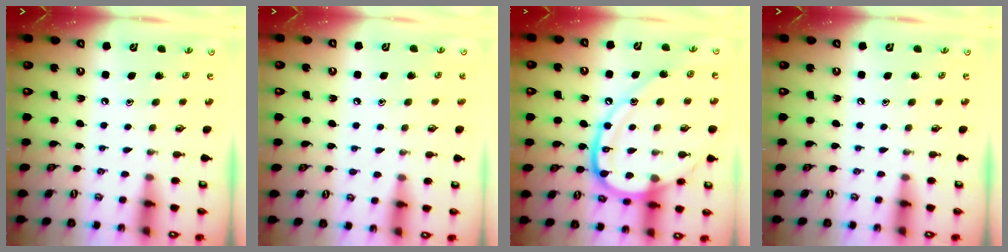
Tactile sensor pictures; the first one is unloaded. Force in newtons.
{"total": 2.3, "press": 2.3, "slide": 0.2}
{"total": 18.4, "press": 18.3, "slide": 1.9}
{"total": 0.0}